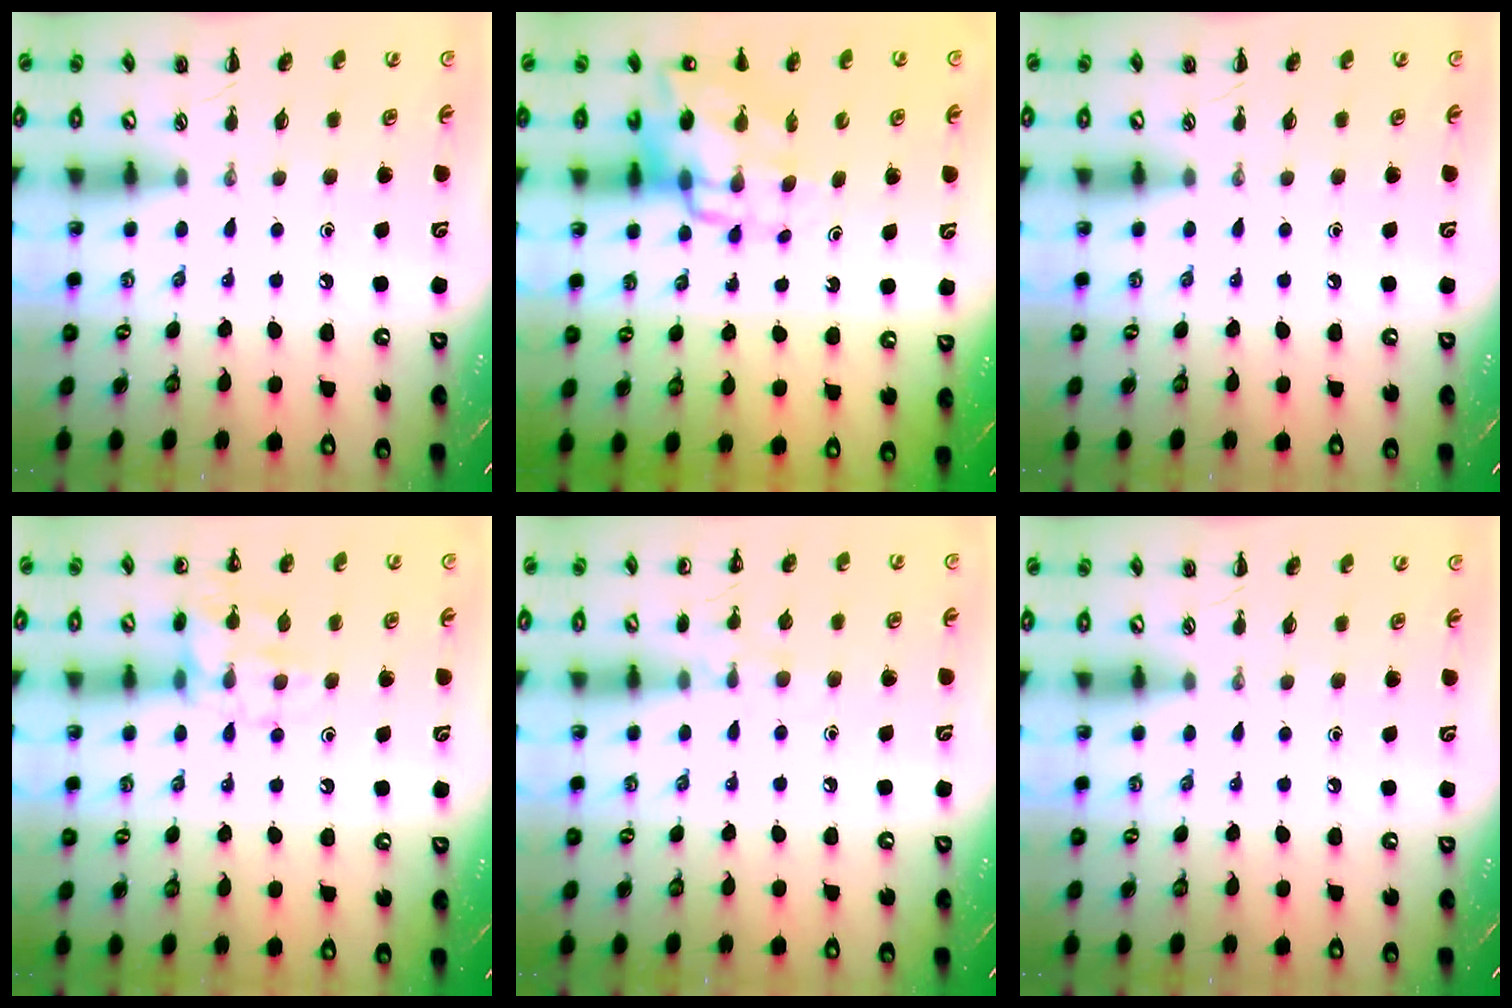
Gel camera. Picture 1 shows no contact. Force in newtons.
{"total": 13.5, "press": 12.9, "slide": 4.0}
{"total": 0.0}
{"total": 13.3, "press": 13.2, "slide": 1.8}
{"total": 6.2, "press": 5.9, "slide": 1.9}
{"total": 0.0}